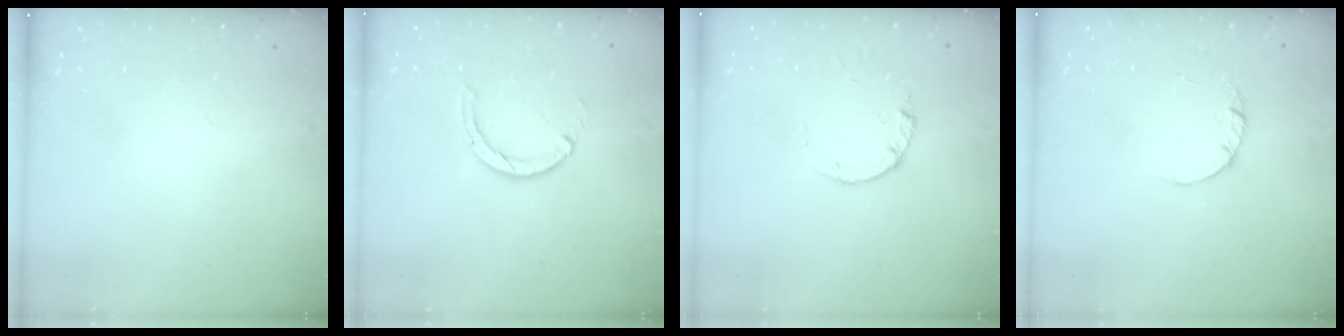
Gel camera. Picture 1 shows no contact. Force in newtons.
{"total": 2.0, "press": 2.0, "slide": 0.3}
{"total": 0.9, "press": 0.8, "slide": 0.2}
{"total": 1.4, "press": 1.4, "slide": 0.2}